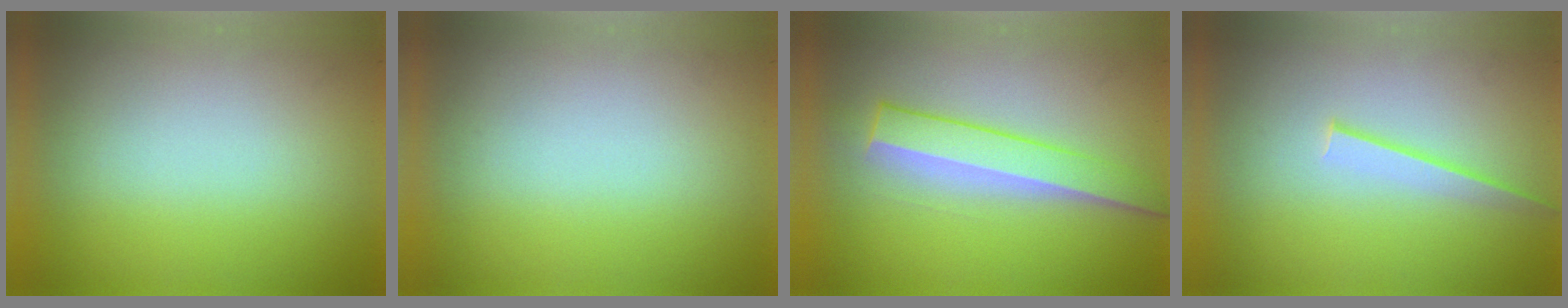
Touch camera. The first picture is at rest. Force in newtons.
{"total": 0.0}
{"total": 3.2}
{"total": 1.1}